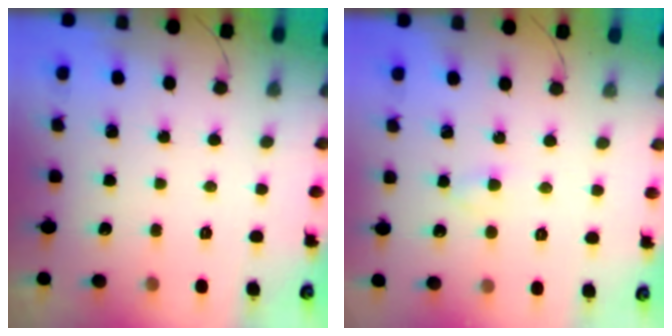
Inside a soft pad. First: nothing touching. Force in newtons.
{"total": 2.1, "press": 1.9, "slide": 0.9}